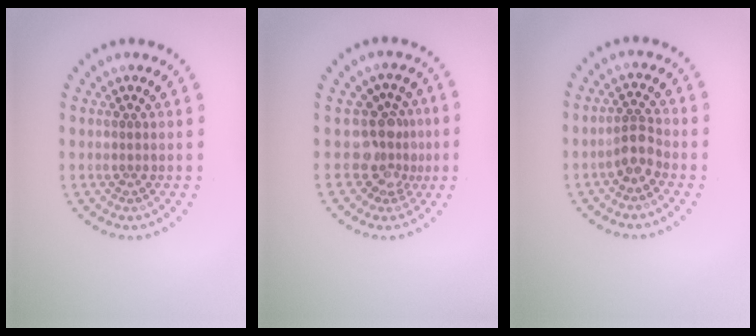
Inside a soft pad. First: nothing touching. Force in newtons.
{"total": 3.6, "press": 2.7, "slide": 2.4}
{"total": 2.2, "press": 1.8, "slide": 1.3}